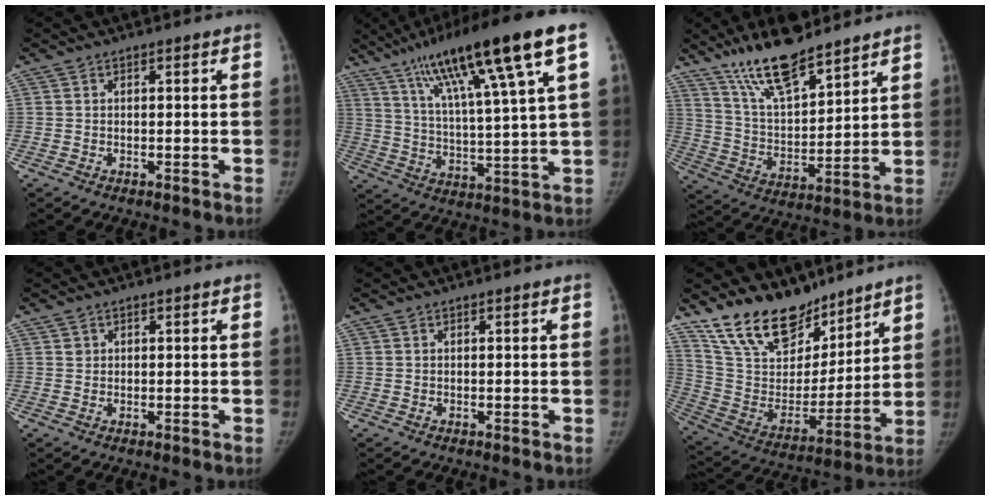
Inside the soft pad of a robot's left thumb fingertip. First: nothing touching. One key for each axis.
{"total": 21.2, "fx": 11.1, "fy": 2.1, "fz": 17.9, "tx": -0.291, "ty": -0.017, "tz": 0.183}
{"total": 15.7, "fx": 11.9, "fy": 4.6, "fz": 9.1, "tx": -0.133, "ty": -0.063, "tz": 0.222}
{"total": 0.8, "fx": 0.4, "fy": 0.7, "fz": 0.1, "tx": 0.006, "ty": -0.001, "tz": 0.005}
{"total": 0.0}
{"total": 20.6, "fx": 16.3, "fy": 9.8, "fz": 7.9, "tx": -0.095, "ty": -0.091, "tz": 0.294}